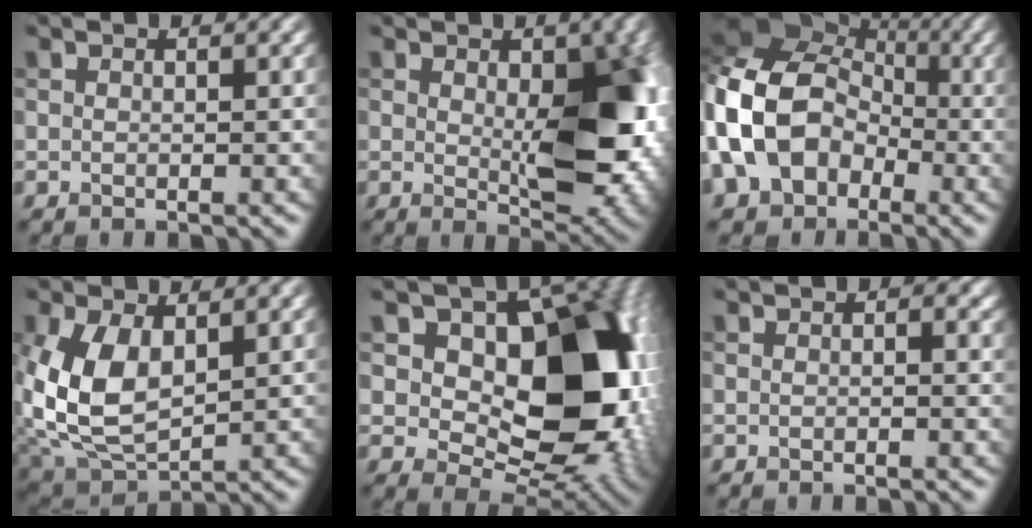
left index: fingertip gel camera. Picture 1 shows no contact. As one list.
[{"total": 9.8, "force": [0.2, 5.0, 8.4], "torque": [-0.122, -0.015, 0.017]}, {"total": 13.3, "force": [-2.4, 10.8, 7.4], "torque": [-0.163, -0.007, -0.080]}, {"total": 8.3, "force": [0.9, 4.9, 6.6], "torque": [-0.160, -0.006, 0.019]}, {"total": 14.9, "force": [1.9, 10.0, 10.8], "torque": [-0.128, -0.006, 0.035]}, {"total": 0.9, "force": [0.0, 0.6, 0.7], "torque": [-0.007, -0.001, -0.004]}]